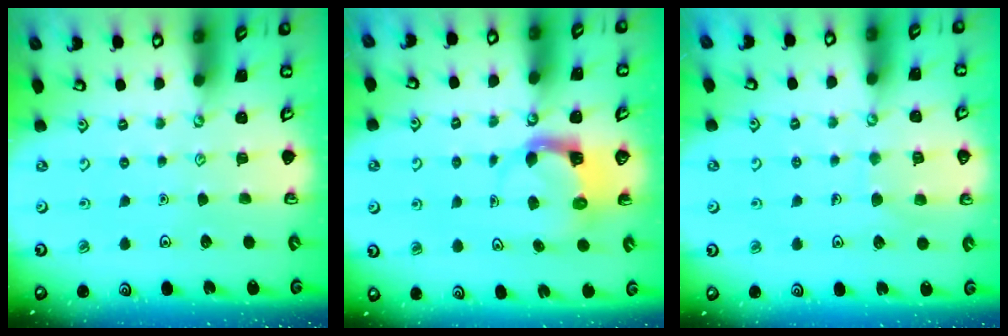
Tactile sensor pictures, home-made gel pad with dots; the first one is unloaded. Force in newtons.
{"total": 3.9, "press": 3.9, "slide": 0.3}
{"total": 5.7, "press": 5.7, "slide": 0.5}